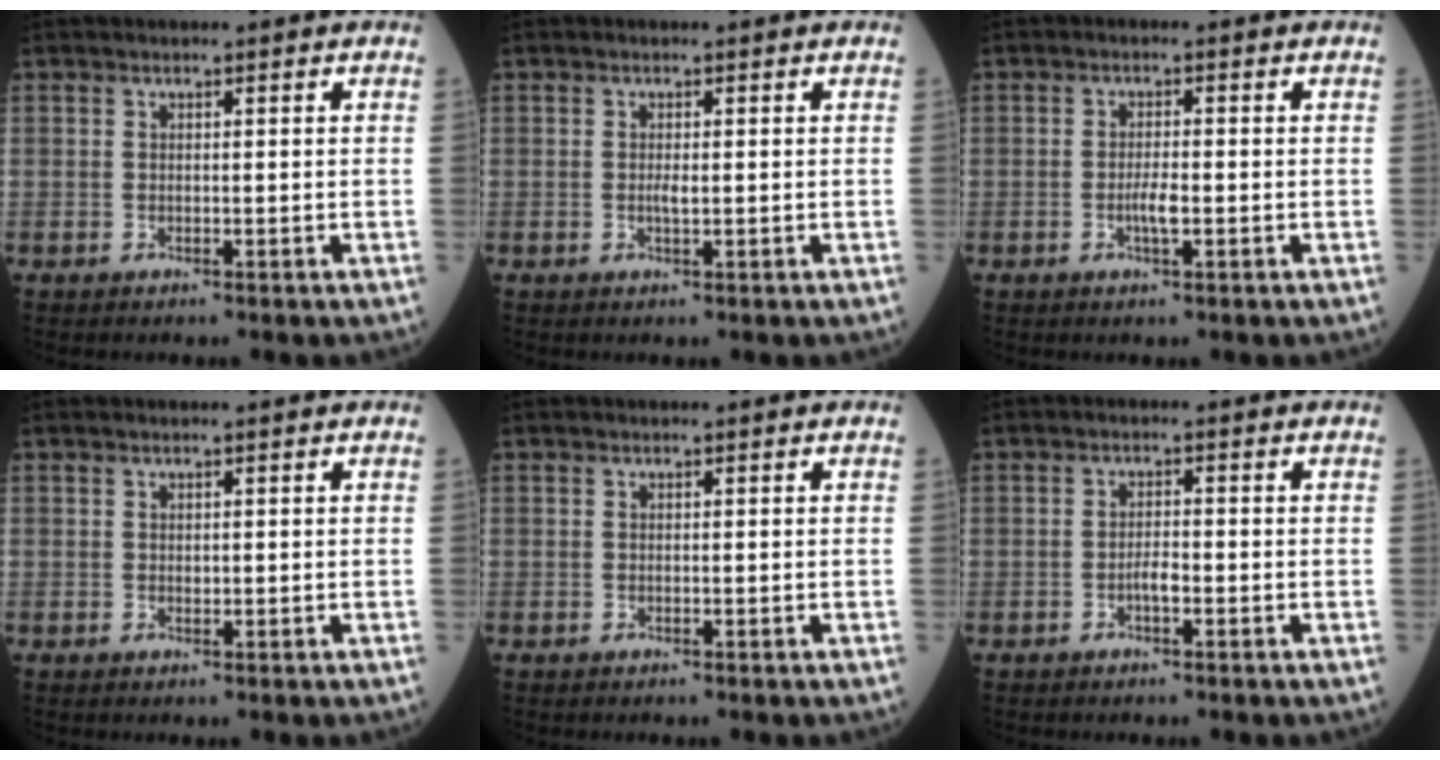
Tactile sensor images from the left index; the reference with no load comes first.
{"total": 1.1, "force": [0.0, 0.2, 1.0], "torque": [-0.022, -0.002, 0.000]}
{"total": 2.4, "force": [-0.7, 0.3, 2.2], "torque": [-0.045, -0.001, -0.013]}
{"total": 0.5, "force": [0.2, 0.3, 0.4], "torque": [-0.005, 0.000, 0.002]}
{"total": 0.0}
{"total": 1.8, "force": [-0.8, 0.4, 1.5], "torque": [-0.026, 0.003, -0.015]}